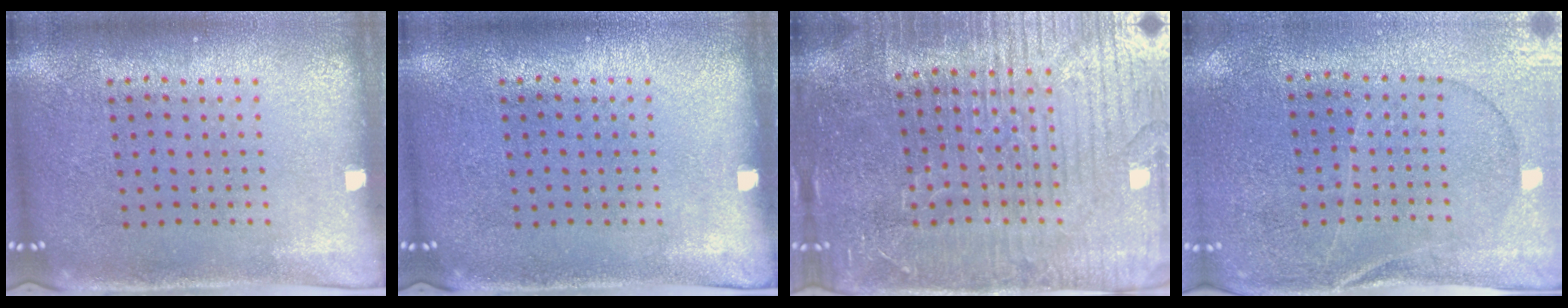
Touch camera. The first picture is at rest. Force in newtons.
{"total": 0.0}
{"total": 4.8, "press": 4.5, "slide": 1.7}
{"total": 0.6, "press": 0.5, "slide": 0.3}